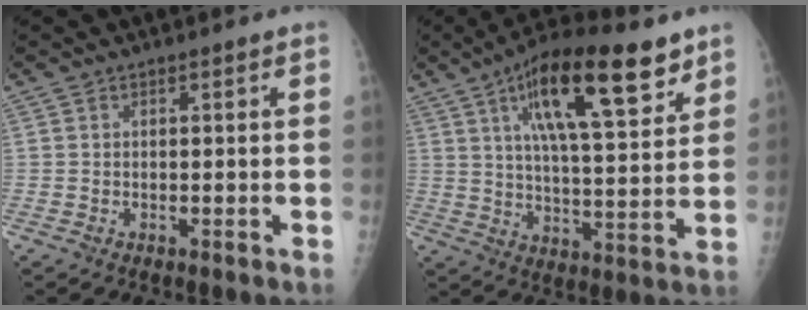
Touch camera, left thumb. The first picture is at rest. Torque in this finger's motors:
{"motor_torque": [0.40, 0.54, 1.34, -1.02, 0.13]}